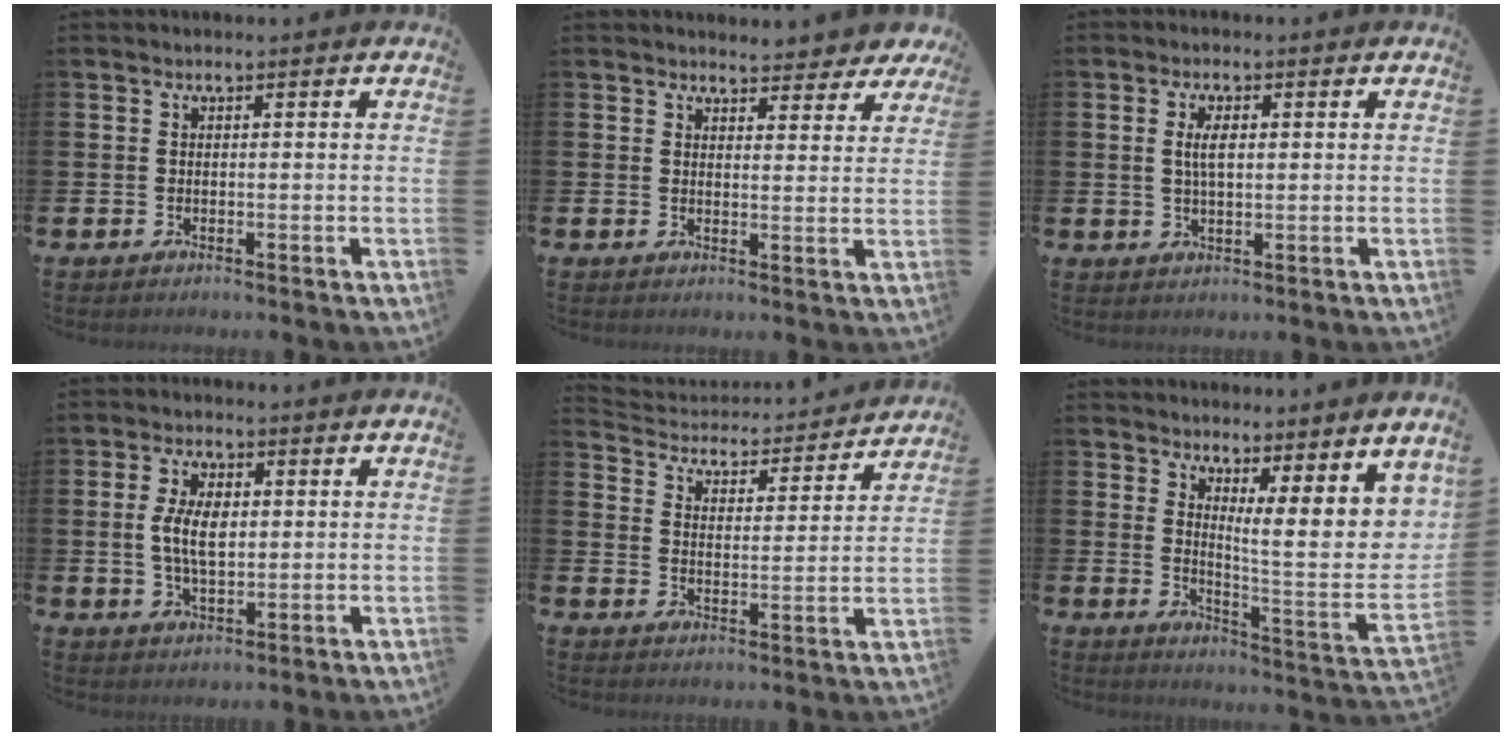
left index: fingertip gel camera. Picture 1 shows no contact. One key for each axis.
{"total": 4.3, "fx": 4.1, "fy": 1.1, "fz": 0.2, "tx": -0.003, "ty": -0.026, "tz": 0.074}
{"total": 3.2, "fx": 1.0, "fy": 1.4, "fz": 2.7, "tx": -0.045, "ty": 0.003, "tz": 0.012}
{"total": 5.5, "fx": 0.9, "fy": 2.9, "fz": 4.5, "tx": -0.070, "ty": 0.001, "tz": 0.010}
{"total": 4.4, "fx": 4.2, "fy": 1.1, "fz": 0.1, "tx": -0.030, "ty": -0.044, "tz": 0.066}
{"total": 7.4, "fx": 5.2, "fy": 1.2, "fz": 5.2, "tx": -0.078, "ty": -0.070, "tz": 0.082}